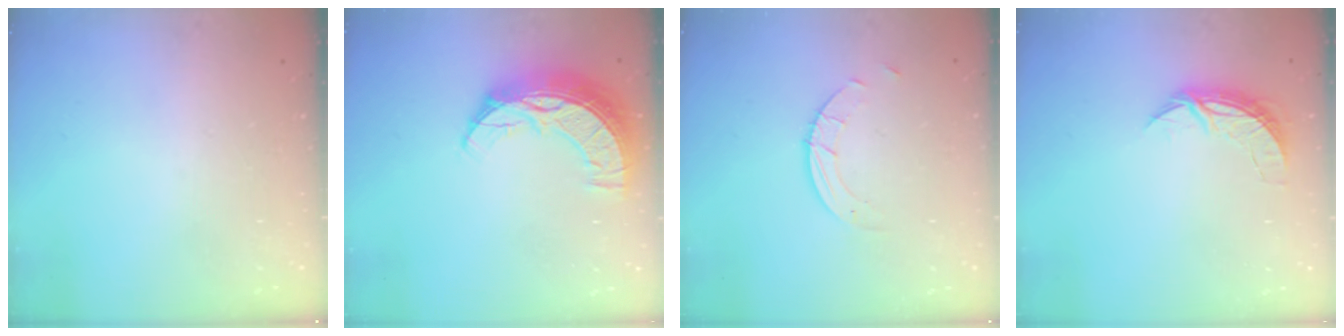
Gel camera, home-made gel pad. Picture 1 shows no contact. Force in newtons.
{"total": 13.4, "press": 13.3, "slide": 0.9}
{"total": 2.5, "press": 2.5, "slide": 0.2}
{"total": 6.5, "press": 6.5, "slide": 0.4}